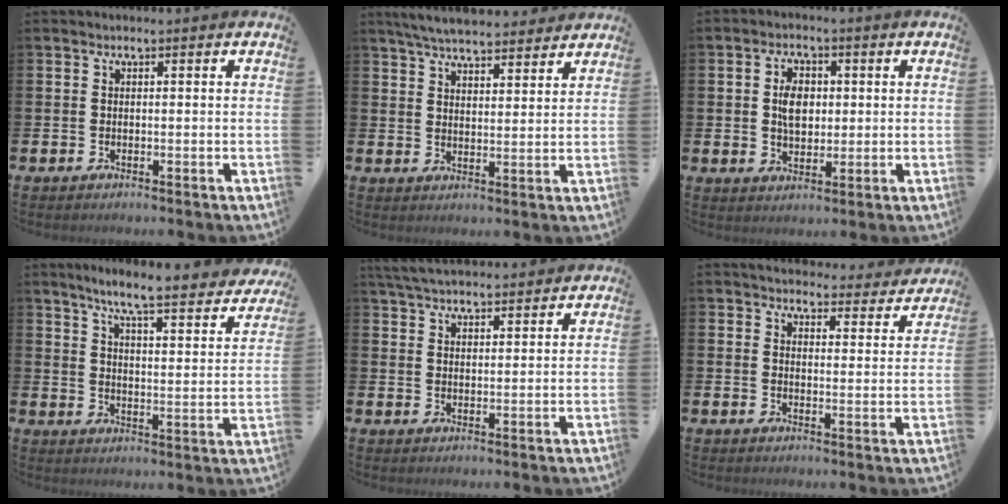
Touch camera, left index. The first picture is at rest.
{"total": 5.9, "force": [5.7, 0.8, 1.3], "torque": [-0.039, -0.025, 0.103]}
{"total": 4.6, "force": [0.8, 3.1, 3.2], "torque": [-0.053, 0.006, 0.009]}
{"total": 7.1, "force": [6.4, 0.2, 3.1], "torque": [-0.082, -0.046, 0.106]}
{"total": 4.9, "force": [4.8, 0.7, 1.0], "torque": [-0.029, -0.020, 0.088]}
{"total": 4.2, "force": [4.0, 1.0, 0.3], "torque": [-0.009, -0.032, 0.068]}